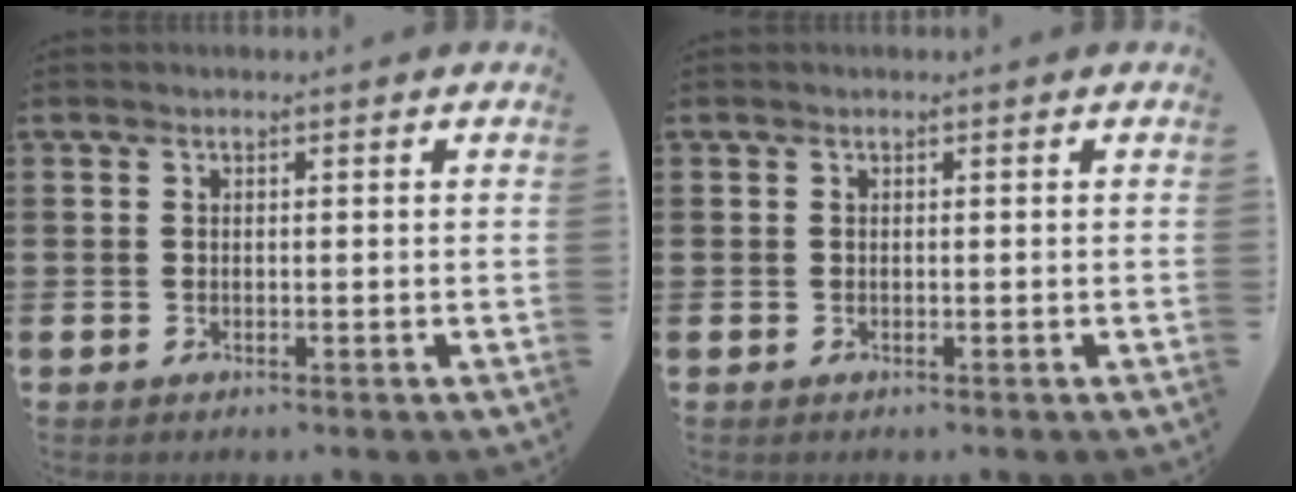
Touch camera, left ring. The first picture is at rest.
{"total": 0.0}